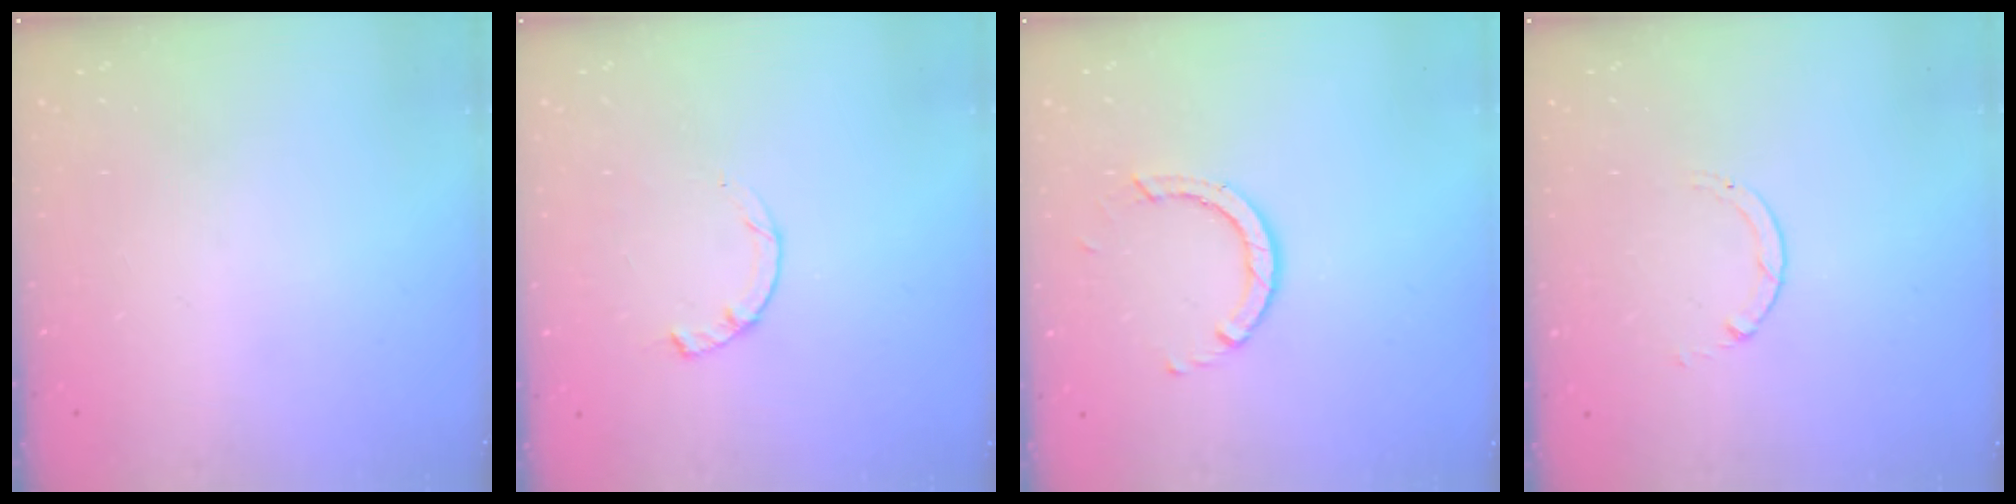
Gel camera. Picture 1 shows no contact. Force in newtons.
{"total": 2.3, "press": 2.3, "slide": 0.4}
{"total": 3.1, "press": 3.1, "slide": 0.1}
{"total": 0.7, "press": 0.7, "slide": 0.1}